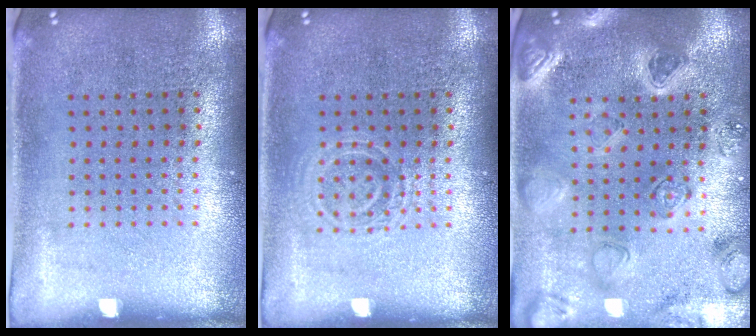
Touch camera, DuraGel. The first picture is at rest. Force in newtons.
{"total": 1.6, "press": 1.5, "slide": 0.4}
{"total": 2.2, "press": 2.2, "slide": 0.4}